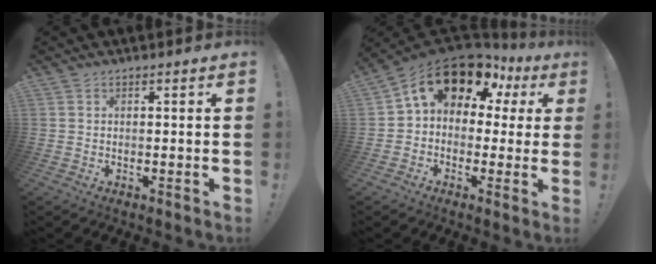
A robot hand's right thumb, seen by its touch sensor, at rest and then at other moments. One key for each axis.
{"total": 13.8, "fx": 8.0, "fy": 7.7, "fz": 8.1, "tx": -0.124, "ty": -0.053, "tz": 0.139}